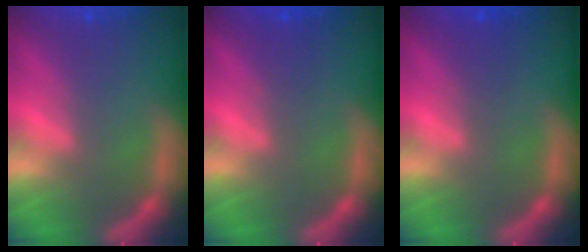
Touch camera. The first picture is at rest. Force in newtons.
{"total": 1.4}
{"total": 1.4}